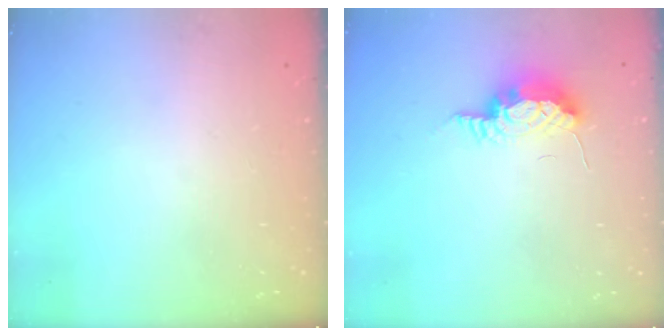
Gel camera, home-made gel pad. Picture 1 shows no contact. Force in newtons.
{"total": 7.9, "press": 7.7, "slide": 1.6}